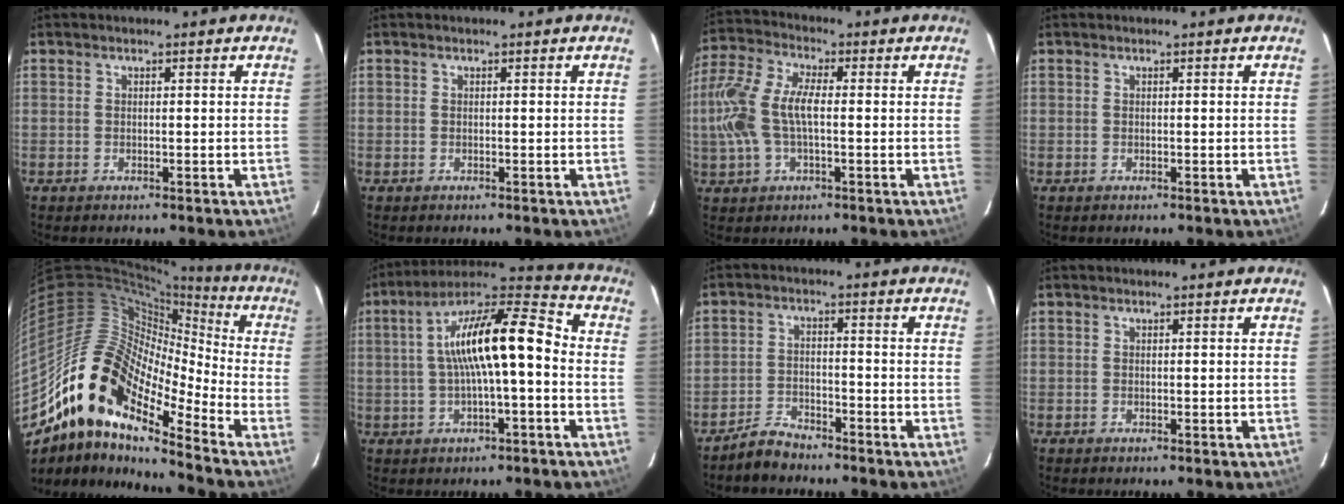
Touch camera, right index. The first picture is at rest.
{"total": 0.0}
{"total": 12.5, "force": [-0.7, 5.8, 11.0], "torque": [-0.244, 0.013, -0.016]}
{"total": 0.0}
{"total": 17.8, "force": [-12.0, 6.1, 11.7], "torque": [-0.187, -0.009, -0.243]}
{"total": 14.9, "force": [-0.4, 3.7, 14.4], "torque": [-0.243, 0.035, -0.009]}
{"total": 4.4, "force": [-4.0, 1.7, 0.8], "torque": [-0.030, 0.011, -0.072]}
{"total": 0.0}